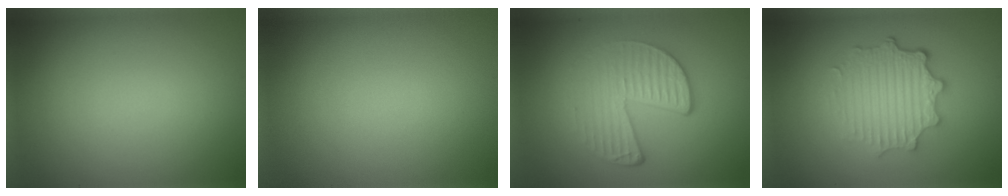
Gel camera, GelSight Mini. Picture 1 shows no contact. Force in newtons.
{"total": 0.0}
{"total": 4.6, "press": 3.0, "slide": 3.5}
{"total": 4.8, "press": 3.8, "slide": 3.1}